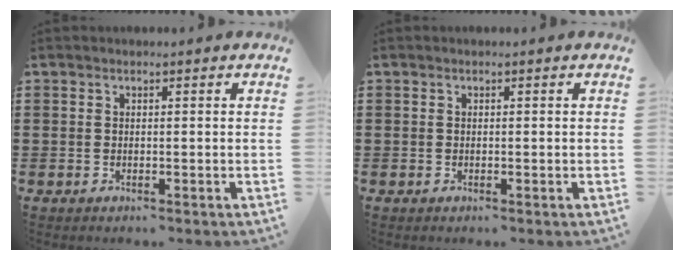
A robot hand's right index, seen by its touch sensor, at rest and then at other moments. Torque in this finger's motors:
{"motor_torque": [0.48, 0.44, 0.00, 0.00]}